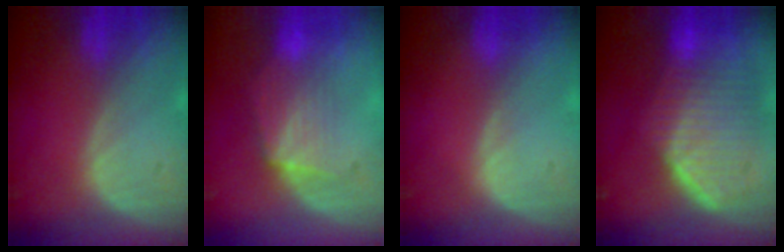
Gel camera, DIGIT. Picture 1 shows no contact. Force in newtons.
{"total": 6.9, "press": 6.3, "slide": 2.9}
{"total": 0.5, "press": 0.3, "slide": 0.4}
{"total": 10.1, "press": 9.0, "slide": 4.6}